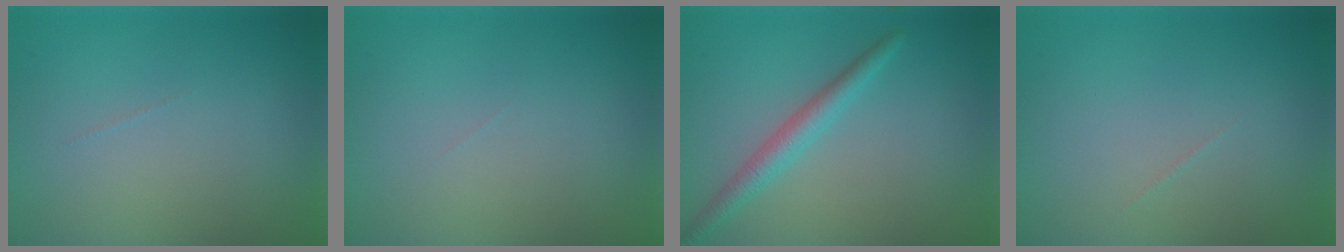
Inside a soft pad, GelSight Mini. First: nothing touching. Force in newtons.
{"total": 0.0}
{"total": 2.5, "press": 2.5, "slide": 0.1}
{"total": 0.0}